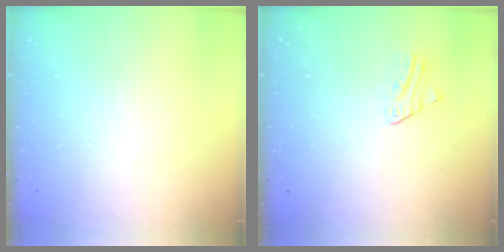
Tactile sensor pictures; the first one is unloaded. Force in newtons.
{"total": 1.8, "press": 1.8, "slide": 0.1}